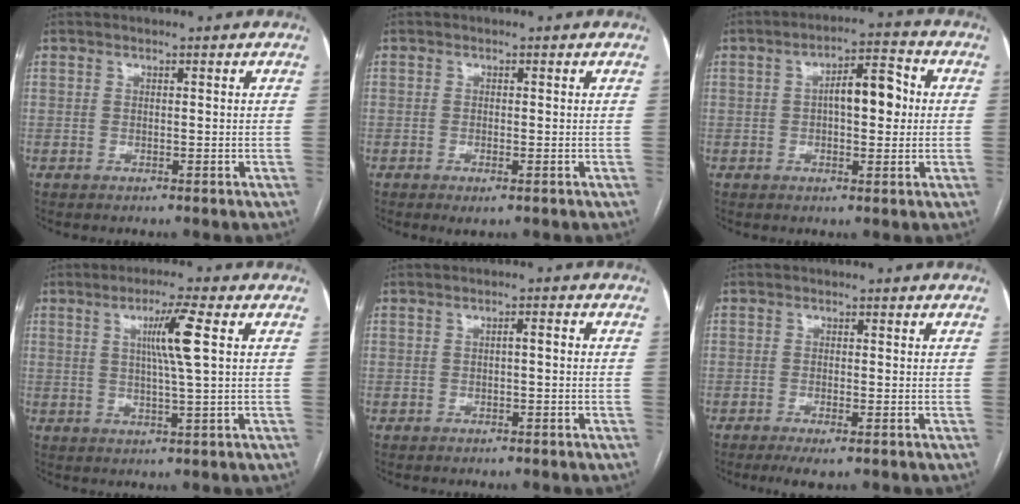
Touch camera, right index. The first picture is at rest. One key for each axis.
{"total": 1.4, "fx": -0.7, "fy": 0.3, "fz": 1.1, "tx": -0.017, "ty": -0.003, "tz": -0.009}
{"total": 7.5, "fx": 0.6, "fy": 2.8, "fz": 7.0, "tx": -0.109, "ty": 0.023, "tz": 0.008}
{"total": 6.5, "fx": 1.8, "fy": -0.8, "fz": 6.2, "tx": -0.112, "ty": -0.001, "tz": 0.032}
{"total": 1.3, "fx": -0.2, "fy": 0.3, "fz": 1.3, "tx": -0.020, "ty": 0.005, "tz": -0.003}
{"total": 3.0, "fx": -1.6, "fy": 0.5, "fz": 2.4, "tx": -0.040, "ty": -0.007, "tz": -0.025}